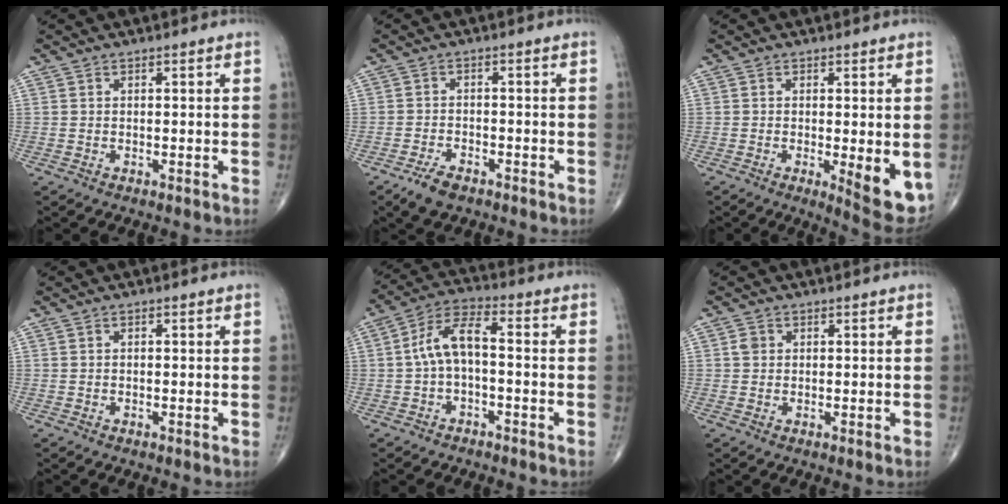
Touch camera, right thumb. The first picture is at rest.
{"total": 4.4, "force": [-3.1, 2.0, 2.4], "torque": [-0.046, 0.008, -0.054]}
{"total": 8.0, "force": [-1.4, 2.3, 7.5], "torque": [-0.097, -0.022, -0.015]}
{"total": 0.0}
{"total": 7.8, "force": [-0.8, 3.6, 6.9], "torque": [-0.133, 0.036, -0.024]}
{"total": 1.6, "force": [0.3, 1.4, 0.7], "torque": [-0.007, 0.002, 0.006]}